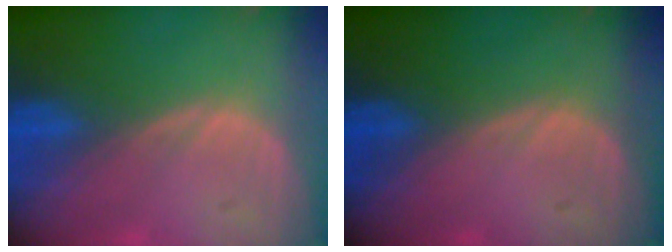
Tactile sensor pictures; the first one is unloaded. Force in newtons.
{"total": 0.0}